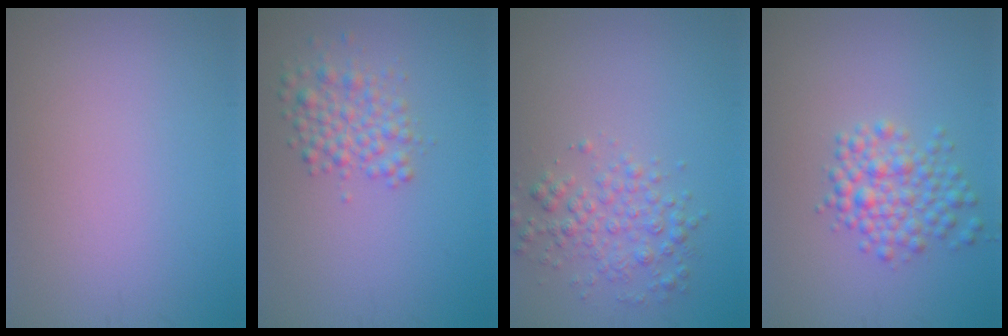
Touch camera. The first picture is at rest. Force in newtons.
{"total": 3.1, "press": 3.1, "slide": 0.1}
{"total": 2.9, "press": 2.9, "slide": 0.1}
{"total": 3.6, "press": 3.6, "slide": 0.0}